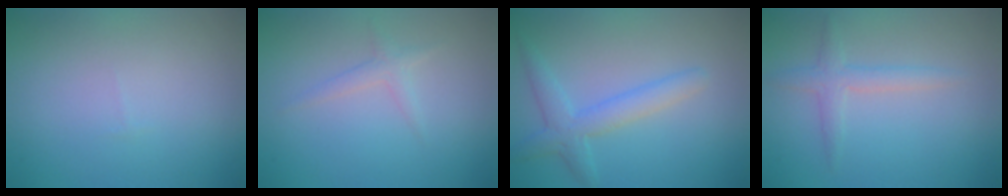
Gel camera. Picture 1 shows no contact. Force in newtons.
{"total": 1.2, "press": 1.2, "slide": 0.1}
{"total": 2.1, "press": 2.1, "slide": 0.1}
{"total": 2.0, "press": 2.0, "slide": 0.1}